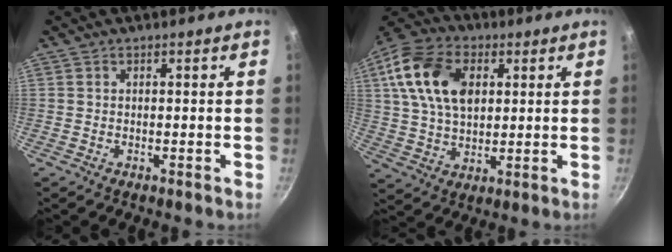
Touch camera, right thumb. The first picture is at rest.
{"total": 16.5, "force": [4.6, 10.8, 11.6], "torque": [-0.198, 0.004, 0.076]}